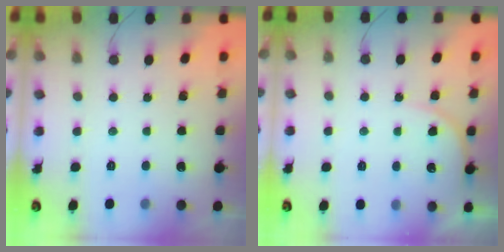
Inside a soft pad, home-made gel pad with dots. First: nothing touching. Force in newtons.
{"total": 5.5, "press": 5.5, "slide": 0.4}